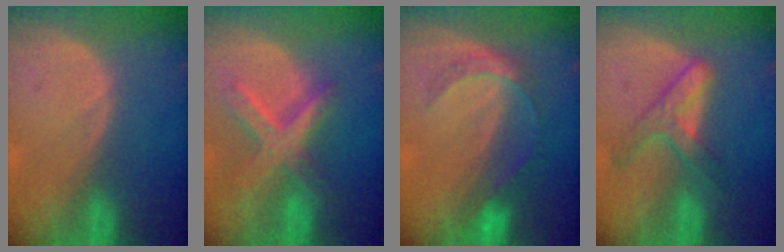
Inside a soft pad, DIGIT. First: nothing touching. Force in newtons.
{"total": 8.0, "press": 7.0, "slide": 4.0}
{"total": 5.4, "press": 5.0, "slide": 2.1}
{"total": 6.2, "press": 5.6, "slide": 2.7}